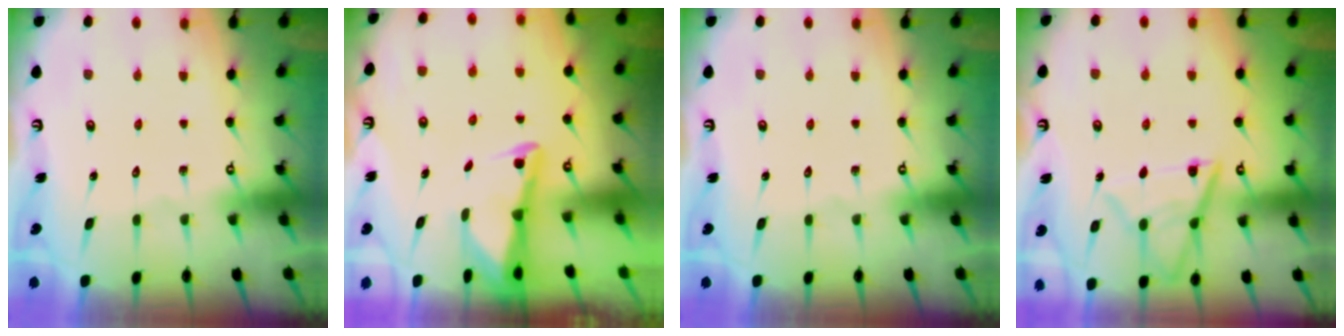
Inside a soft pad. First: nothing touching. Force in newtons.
{"total": 3.0, "press": 3.0, "slide": 0.4}
{"total": 0.0}
{"total": 13.1, "press": 13.0, "slide": 1.5}